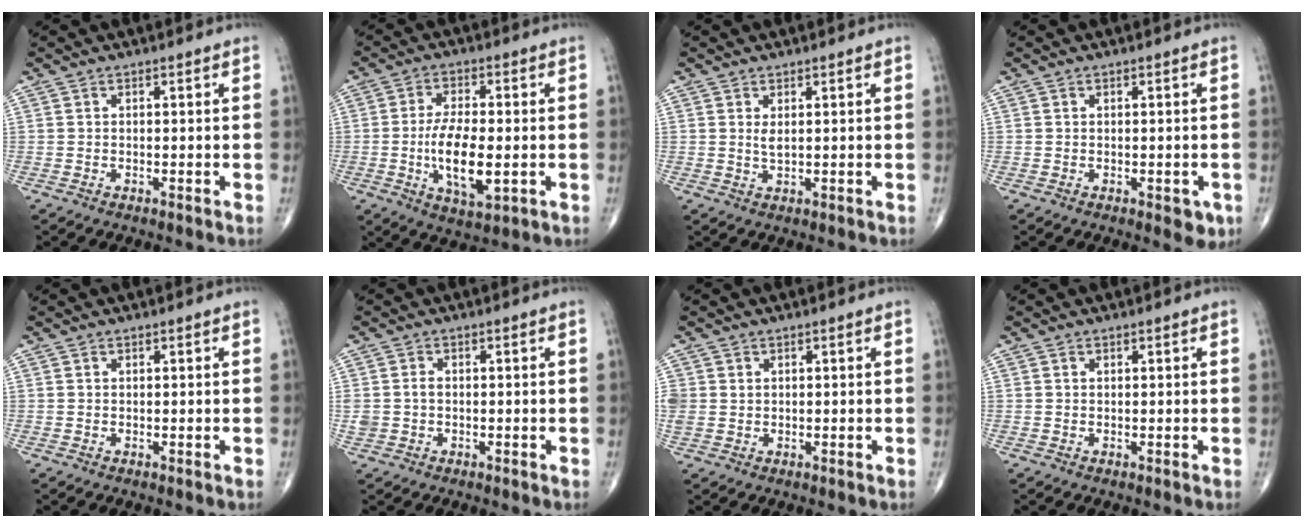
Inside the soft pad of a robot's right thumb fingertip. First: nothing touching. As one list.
[{"total": 11.1, "force": [-1.8, 4.5, 10.0], "torque": [-0.177, -0.005, -0.028]}, {"total": 1.6, "force": [0.6, 0.6, 1.4], "torque": [-0.024, -0.006, 0.014]}, {"total": 2.9, "force": [-0.9, 1.6, 2.3], "torque": [-0.011, -0.001, -0.008]}, {"total": 0.0}, {"total": 2.8, "force": [-0.1, 2.3, 1.7], "torque": [-0.034, 0.008, 0.001]}, {"total": 3.4, "force": [0.8, 3.0, 1.4], "torque": [-0.033, 0.002, 0.023]}, {"total": 0.5, "force": [0.3, 0.4, 0.2], "torque": [-0.001, -0.002, 0.004]}]